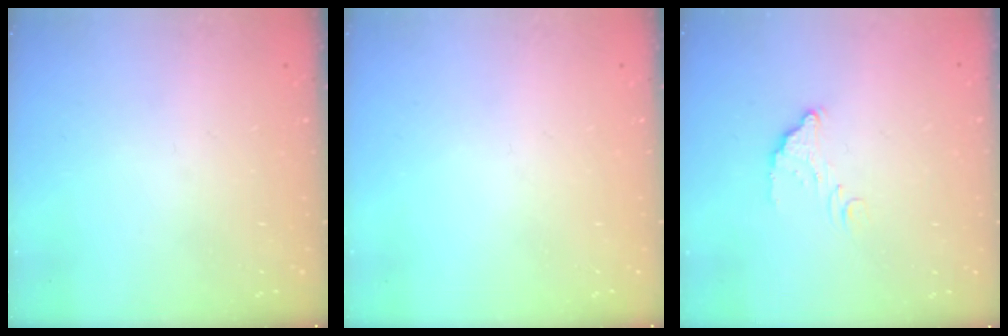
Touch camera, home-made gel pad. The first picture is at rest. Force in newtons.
{"total": 0.0}
{"total": 7.3, "press": 7.3, "slide": 0.4}